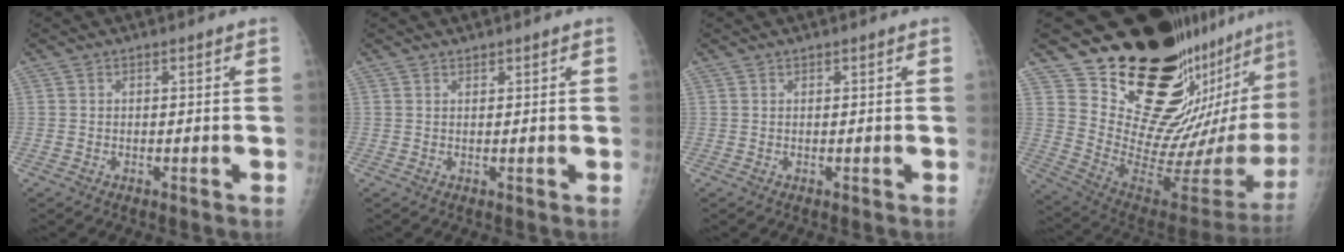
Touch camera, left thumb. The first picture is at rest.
{"total": 0.6, "force": [0.6, 0.3, 0.1], "torque": [0.000, -0.004, 0.009]}
{"total": 0.0}
{"total": 28.6, "force": [20.4, 9.2, 17.9], "torque": [-0.243, -0.179, 0.310]}